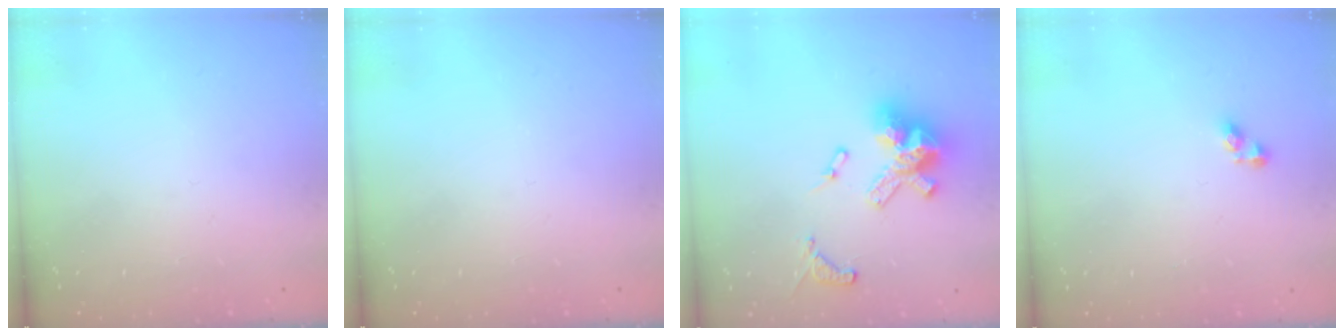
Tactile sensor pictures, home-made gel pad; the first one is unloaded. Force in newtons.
{"total": 0.0}
{"total": 16.3, "press": 16.1, "slide": 2.3}
{"total": 4.0, "press": 4.0, "slide": 0.2}